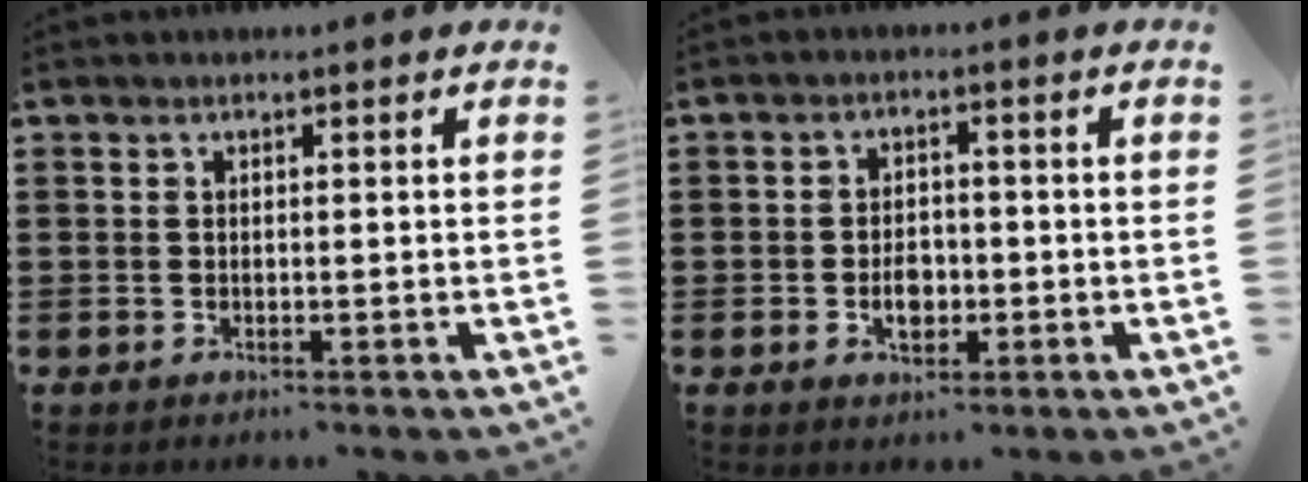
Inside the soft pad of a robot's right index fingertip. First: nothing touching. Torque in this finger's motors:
{"motor_torque": [0.89, 1.03, 0.10, 0.02]}